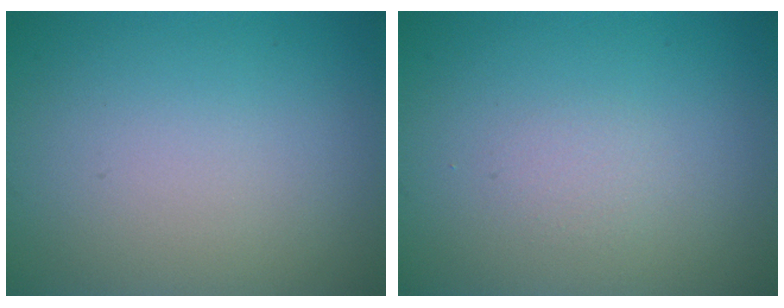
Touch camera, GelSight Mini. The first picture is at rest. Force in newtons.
{"total": 0.7, "press": 0.7, "slide": 0.0}